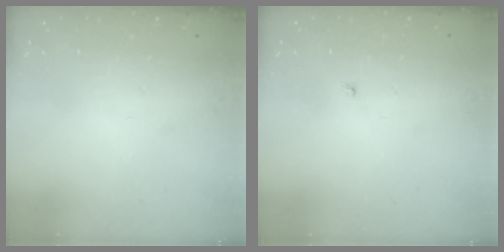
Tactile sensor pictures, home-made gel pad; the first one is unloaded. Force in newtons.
{"total": 1.9, "press": 1.9, "slide": 0.3}